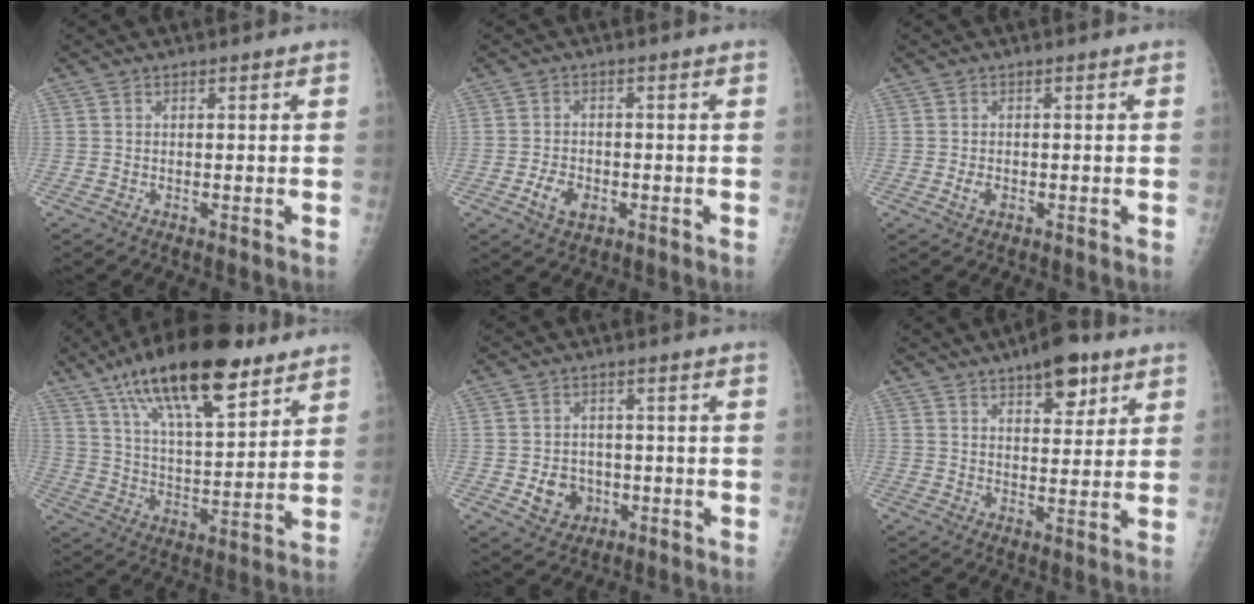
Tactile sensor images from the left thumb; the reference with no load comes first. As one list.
[{"total": 4.4, "force": [-1.6, 3.0, 2.8], "torque": [-0.041, 0.004, -0.026]}, {"total": 1.9, "force": [-0.5, 1.3, 1.2], "torque": [-0.019, 0.001, -0.007]}, {"total": 22.1, "force": [13.8, 7.7, 15.4], "torque": [-0.237, -0.044, 0.233]}, {"total": 6.1, "force": [-1.5, 5.2, 2.7], "torque": [-0.018, 0.008, -0.017]}, {"total": 8.5, "force": [5.3, 3.6, 5.6], "torque": [-0.056, -0.025, 0.074]}]